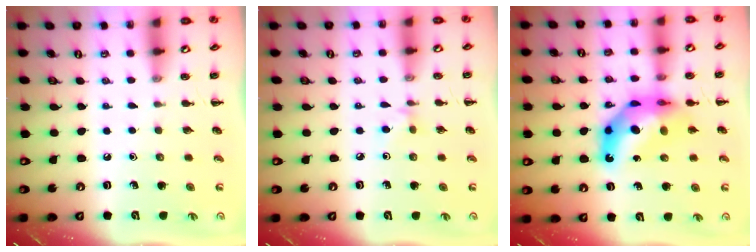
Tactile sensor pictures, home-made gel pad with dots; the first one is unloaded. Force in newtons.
{"total": 2.9, "press": 2.6, "slide": 1.2}
{"total": 12.6, "press": 11.9, "slide": 4.0}